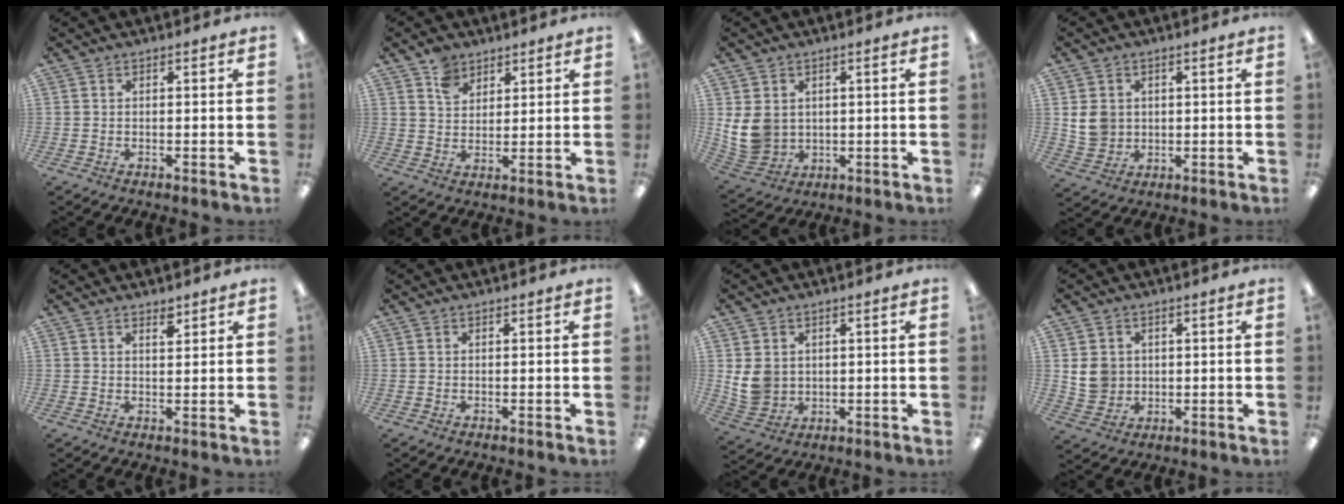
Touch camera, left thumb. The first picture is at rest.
{"total": 5.8, "force": [4.2, 3.8, 1.4], "torque": [-0.026, -0.011, 0.079]}
{"total": 9.2, "force": [1.3, 8.0, 4.5], "torque": [-0.117, 0.004, 0.031]}
{"total": 6.2, "force": [1.4, 5.5, 2.3], "torque": [-0.046, 0.007, 0.028]}
{"total": 2.4, "force": [2.0, 0.9, 0.9], "torque": [-0.005, -0.009, 0.033]}
{"total": 0.0}
{"total": 6.9, "force": [1.2, 6.2, 2.9], "torque": [-0.069, 0.007, 0.028]}
{"total": 6.1, "force": [1.4, 5.6, 2.0], "torque": [-0.028, 0.006, 0.029]}